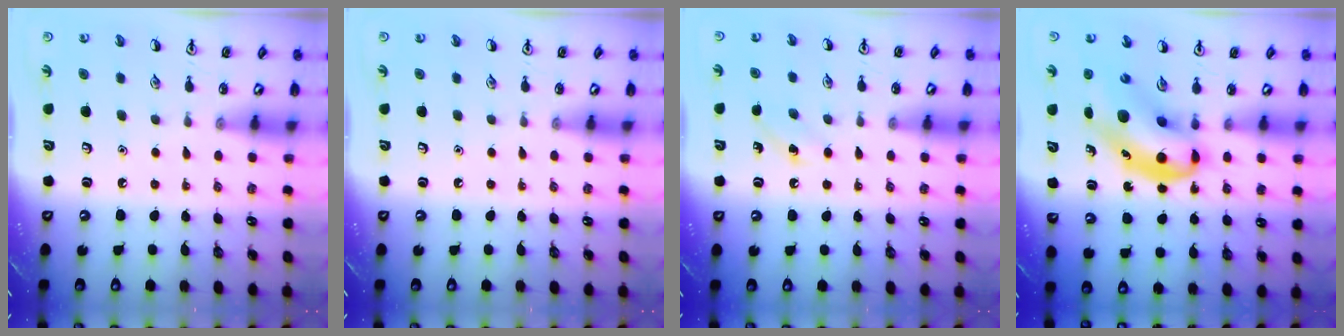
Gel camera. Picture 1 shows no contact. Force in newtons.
{"total": 0.0}
{"total": 5.0, "press": 4.7, "slide": 1.5}
{"total": 9.8, "press": 9.5, "slide": 2.4}